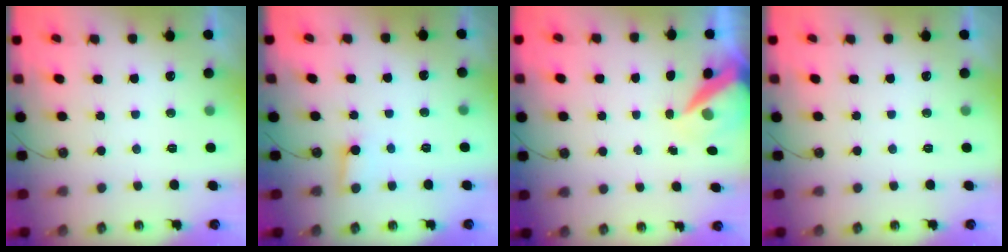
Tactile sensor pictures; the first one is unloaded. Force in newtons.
{"total": 3.5, "press": 3.5, "slide": 0.5}
{"total": 7.6, "press": 7.5, "slide": 0.9}
{"total": 0.0}